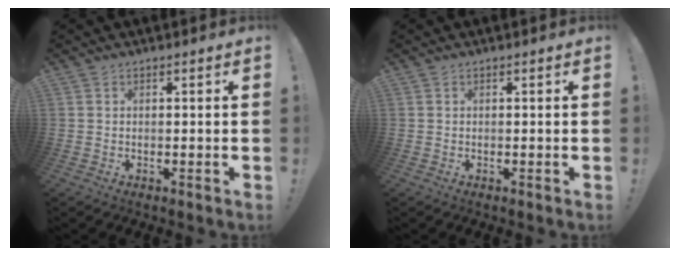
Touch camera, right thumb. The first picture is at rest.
{"total": 0.0}